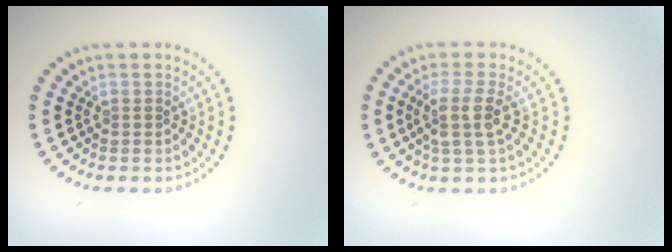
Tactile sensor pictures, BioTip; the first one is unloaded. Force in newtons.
{"total": 3.1, "press": 2.5, "slide": 1.9}